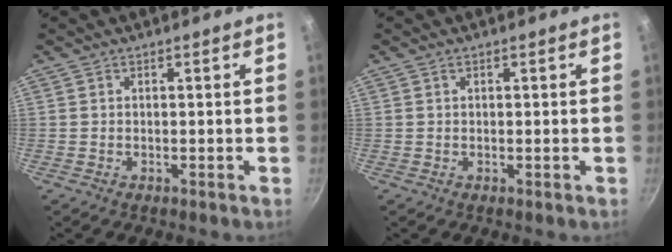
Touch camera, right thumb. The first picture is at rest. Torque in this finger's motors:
{"motor_torque": [0.09, -0.23, -0.44, 0.35, -0.06]}